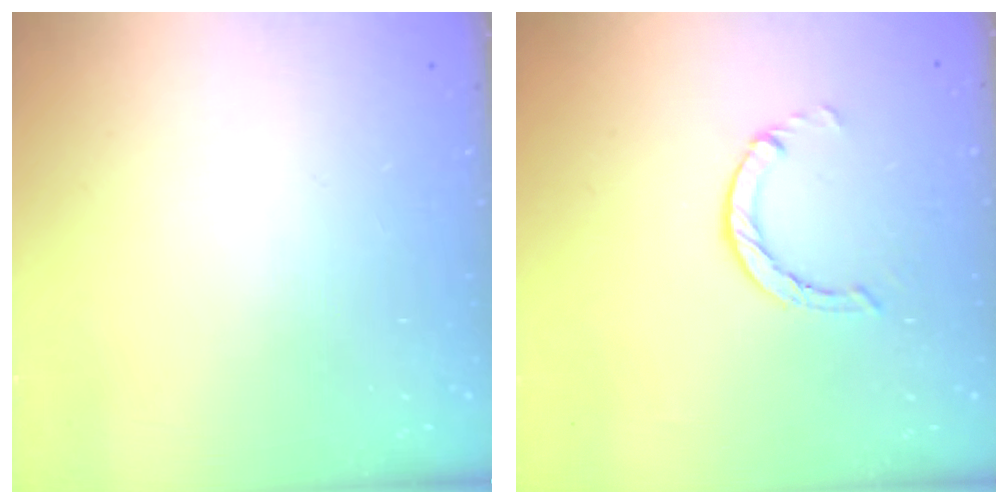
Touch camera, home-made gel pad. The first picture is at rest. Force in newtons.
{"total": 1.2, "press": 1.2, "slide": 0.2}